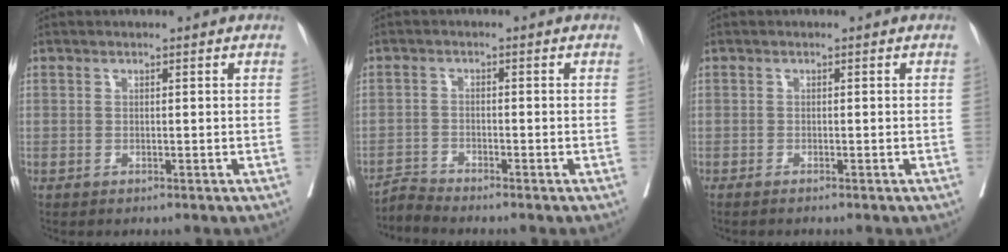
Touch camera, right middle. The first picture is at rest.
{"total": 2.6, "force": [-2.4, -0.9, -0.6], "torque": [0.012, -0.017, -0.048]}
{"total": 1.4, "force": [-1.2, -0.2, 0.7], "torque": [-0.009, 0.001, -0.016]}